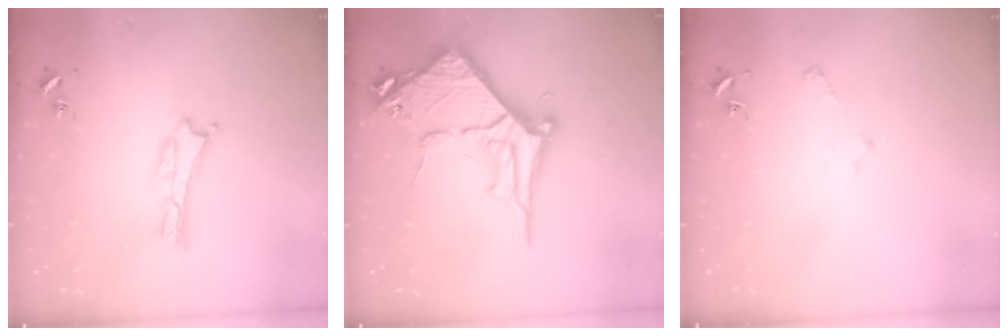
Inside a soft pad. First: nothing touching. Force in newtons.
{"total": 9.3, "press": 9.3, "slide": 0.9}
{"total": 1.6, "press": 1.6, "slide": 0.2}